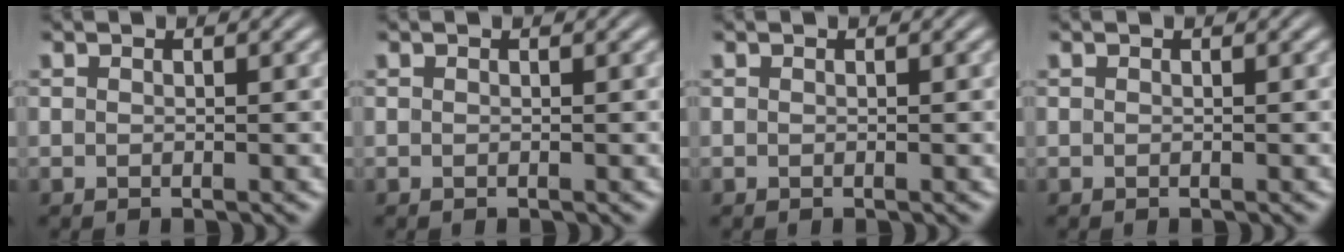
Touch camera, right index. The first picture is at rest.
{"total": 0.0}
{"total": 0.0}
{"total": 0.0}